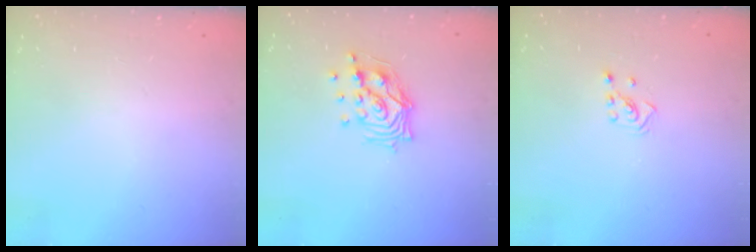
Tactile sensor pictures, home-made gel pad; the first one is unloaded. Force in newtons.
{"total": 12.0, "press": 12.0, "slide": 0.9}
{"total": 2.1, "press": 1.9, "slide": 0.8}